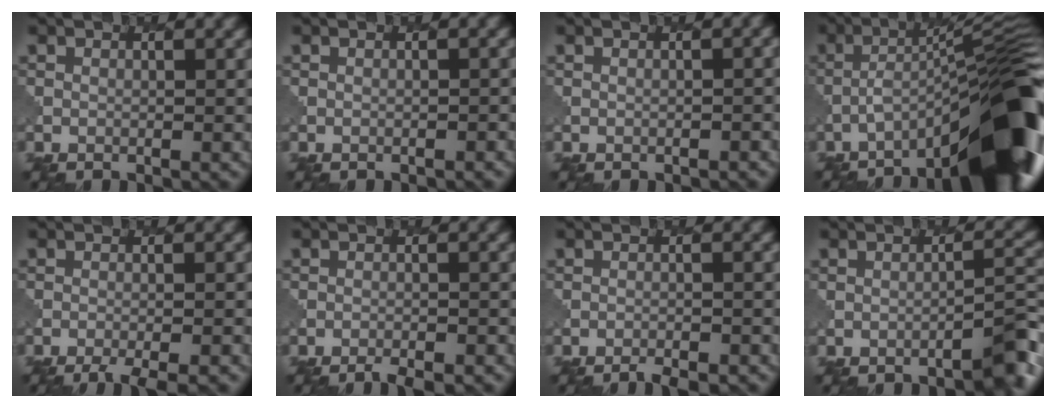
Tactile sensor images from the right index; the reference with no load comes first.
{"total": 0.9, "force": [-0.7, 0.2, 0.4], "torque": [0.000, 0.000, -0.009]}
{"total": 1.6, "force": [-0.9, 0.5, 1.2], "torque": [-0.009, 0.002, -0.012]}
{"total": 14.1, "force": [-8.1, 2.9, 11.1], "torque": [-0.164, 0.017, -0.123]}
{"total": 4.3, "force": [-3.4, 0.7, 2.6], "torque": [-0.032, -0.007, -0.054]}
{"total": 2.9, "force": [-2.6, 0.6, 1.2], "torque": [-0.013, -0.002, -0.039]}
{"total": 2.9, "force": [-2.6, 0.5, 1.1], "torque": [-0.011, -0.001, -0.038]}
{"total": 3.7, "force": [-2.6, 0.4, 2.5], "torque": [-0.025, 0.014, -0.040]}